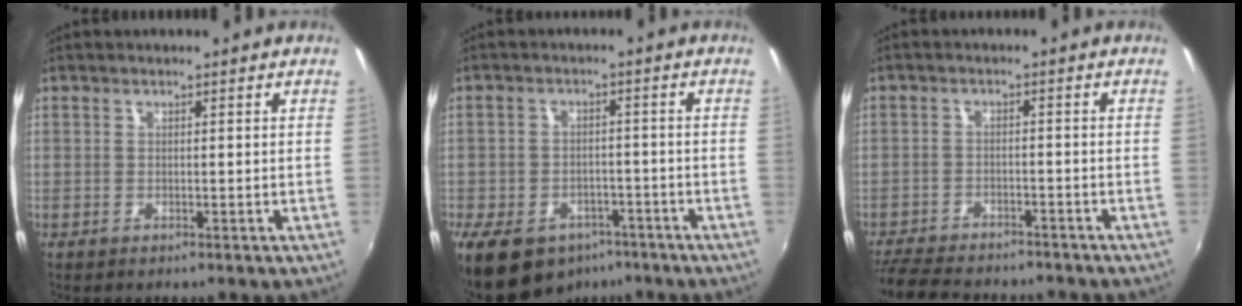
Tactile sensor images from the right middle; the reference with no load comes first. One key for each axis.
{"total": 13.4, "fx": -8.8, "fy": 8.3, "fz": 5.8, "tx": -0.146, "ty": -0.008, "tz": -0.128}
{"total": 12.7, "fx": -11.1, "fy": 3.7, "fz": 5.0, "tx": -0.122, "ty": -0.017, "tz": -0.174}